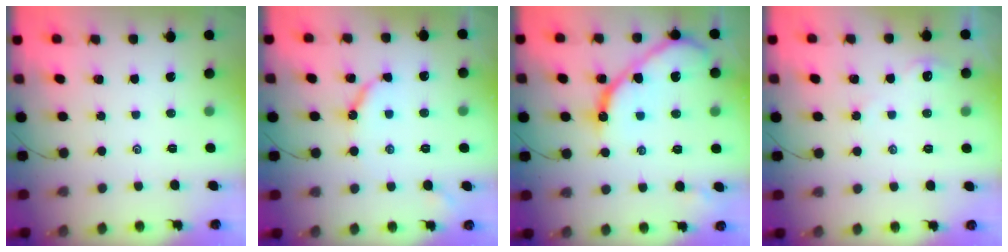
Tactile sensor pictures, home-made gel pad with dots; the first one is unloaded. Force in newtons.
{"total": 6.5, "press": 6.5, "slide": 0.6}
{"total": 11.9, "press": 11.8, "slide": 1.2}
{"total": 1.9, "press": 1.8, "slide": 0.3}